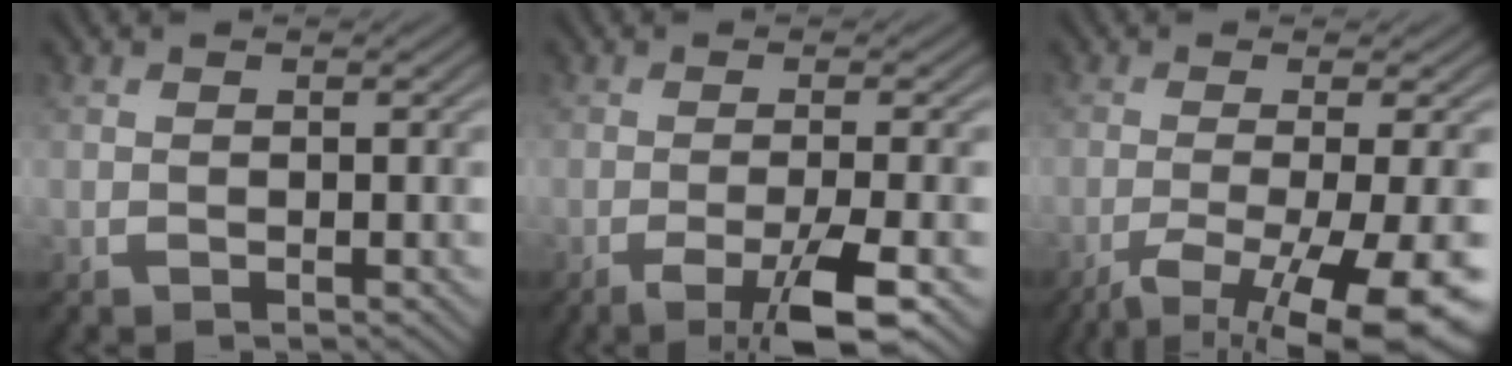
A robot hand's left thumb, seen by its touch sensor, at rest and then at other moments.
{"total": 6.2, "force": [-3.0, 0.9, 5.4], "torque": [-0.084, 0.008, -0.055]}
{"total": 11.8, "force": [-6.2, 2.7, 9.6], "torque": [-0.149, -0.014, -0.090]}